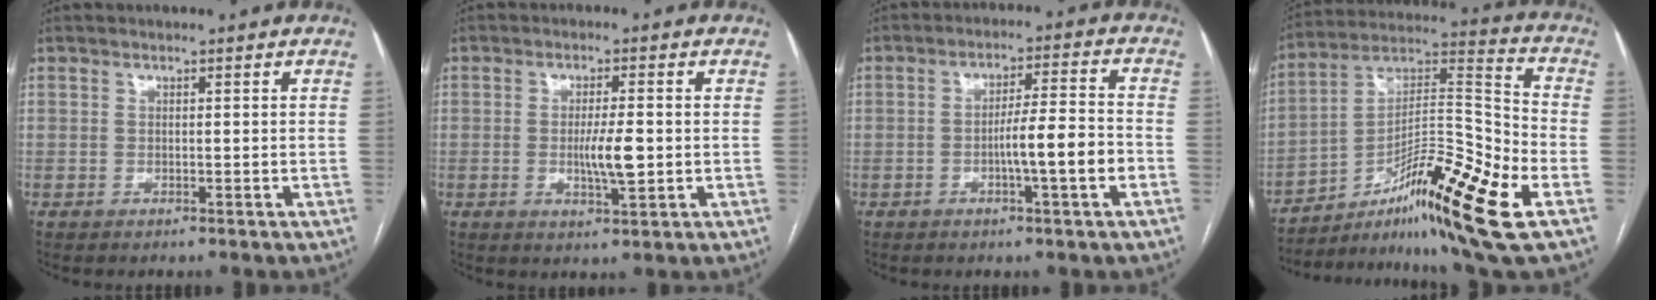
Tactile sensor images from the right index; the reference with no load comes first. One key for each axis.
{"total": 5.1, "fx": -0.6, "fy": 0.7, "fz": 5.1, "tx": -0.094, "ty": -0.007, "tz": -0.008}
{"total": 7.8, "fx": -2.4, "fy": -0.1, "fz": 7.4, "tx": -0.119, "ty": 0.009, "tz": -0.039}
{"total": 21.3, "fx": -10.2, "fy": 1.2, "fz": 18.6, "tx": -0.314, "ty": -0.002, "tz": -0.164}